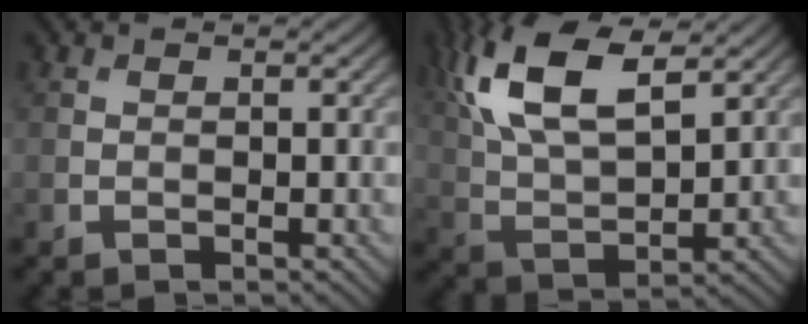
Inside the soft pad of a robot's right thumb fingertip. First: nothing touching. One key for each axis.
{"total": 12.8, "fx": 6.3, "fy": 5.2, "fz": 9.8, "tx": -0.224, "ty": 0.012, "tz": 0.122}